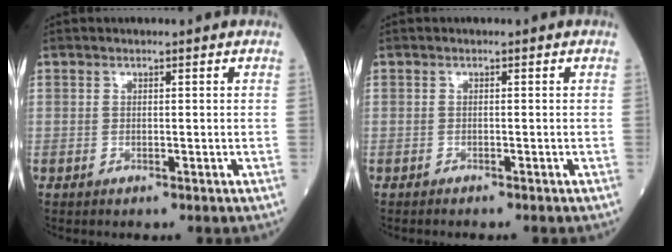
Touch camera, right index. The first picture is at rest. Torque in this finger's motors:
{"motor_torque": [0.00, 0.00, -0.04, -0.01]}